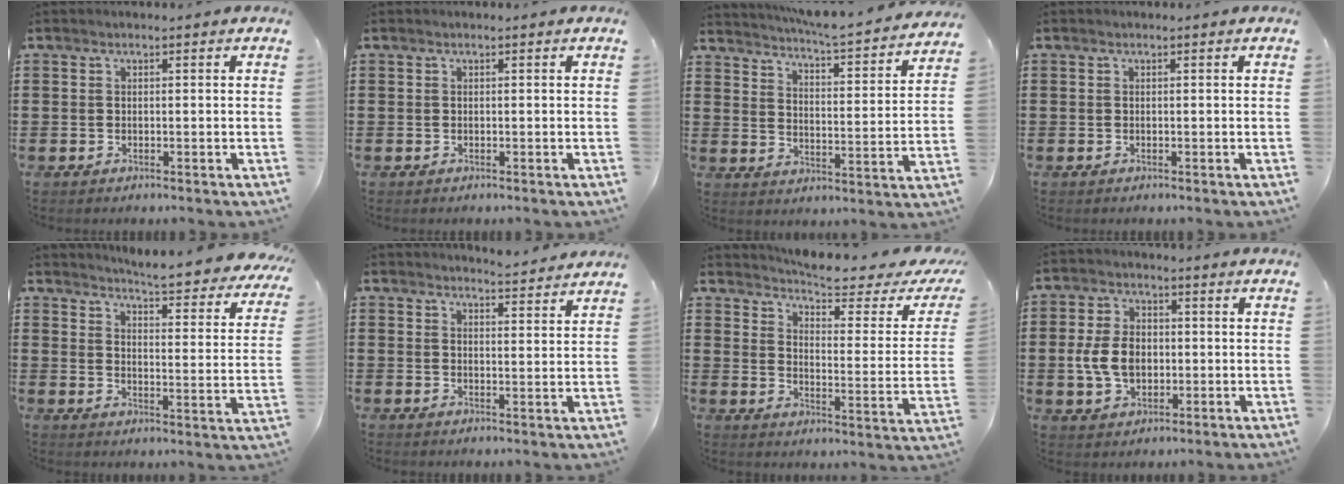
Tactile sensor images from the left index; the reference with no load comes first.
{"total": 0.0}
{"total": 4.5, "force": [4.3, -0.7, 1.2], "torque": [-0.047, -0.041, 0.064]}
{"total": 0.0}
{"total": 5.2, "force": [4.9, -0.6, 1.8], "torque": [-0.042, -0.050, 0.077]}
{"total": 3.5, "force": [3.4, -0.3, 0.2], "torque": [-0.007, -0.018, 0.062]}
{"total": 5.5, "force": [4.8, 0.1, 2.7], "torque": [-0.062, -0.042, 0.074]}
{"total": 6.6, "force": [-0.4, 4.5, 4.8], "torque": [-0.107, 0.003, -0.015]}